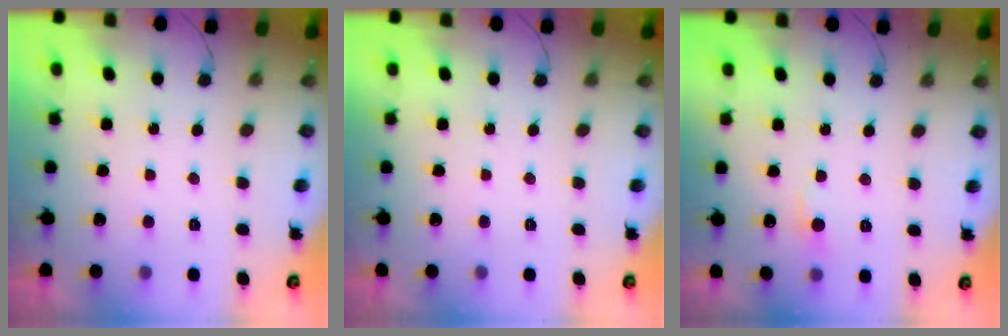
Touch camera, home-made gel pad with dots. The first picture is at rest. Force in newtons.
{"total": 0.0}
{"total": 6.3, "press": 6.3, "slide": 0.9}